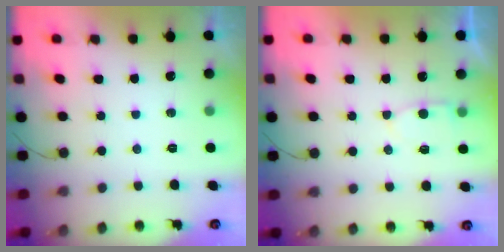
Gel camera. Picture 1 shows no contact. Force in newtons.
{"total": 4.0, "press": 4.0, "slide": 0.3}